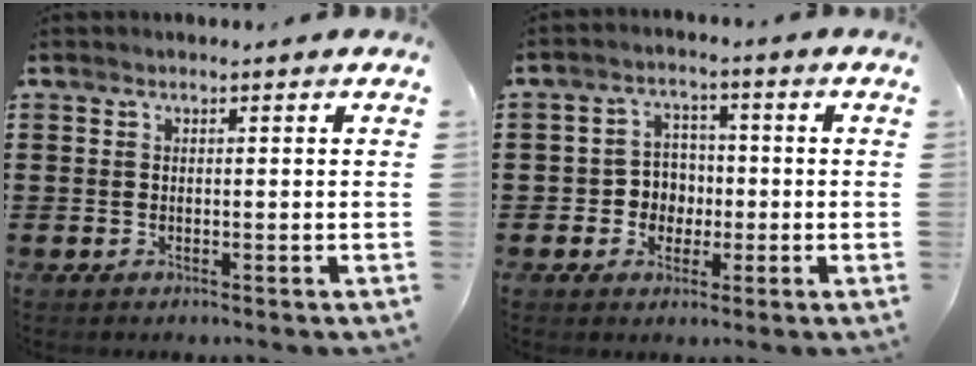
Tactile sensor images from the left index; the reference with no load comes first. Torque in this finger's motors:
{"motor_torque": [0.21, 0.24, 0.08, 0.01]}